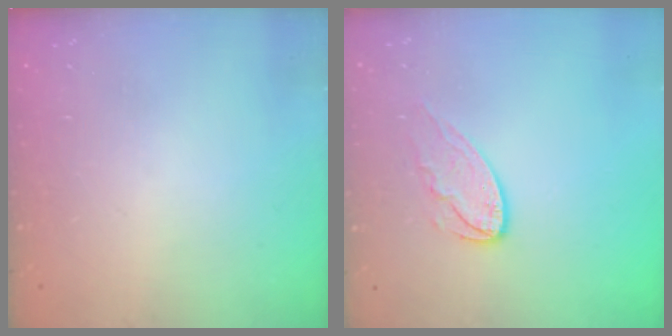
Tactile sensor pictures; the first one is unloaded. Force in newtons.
{"total": 7.5, "press": 7.5, "slide": 0.3}